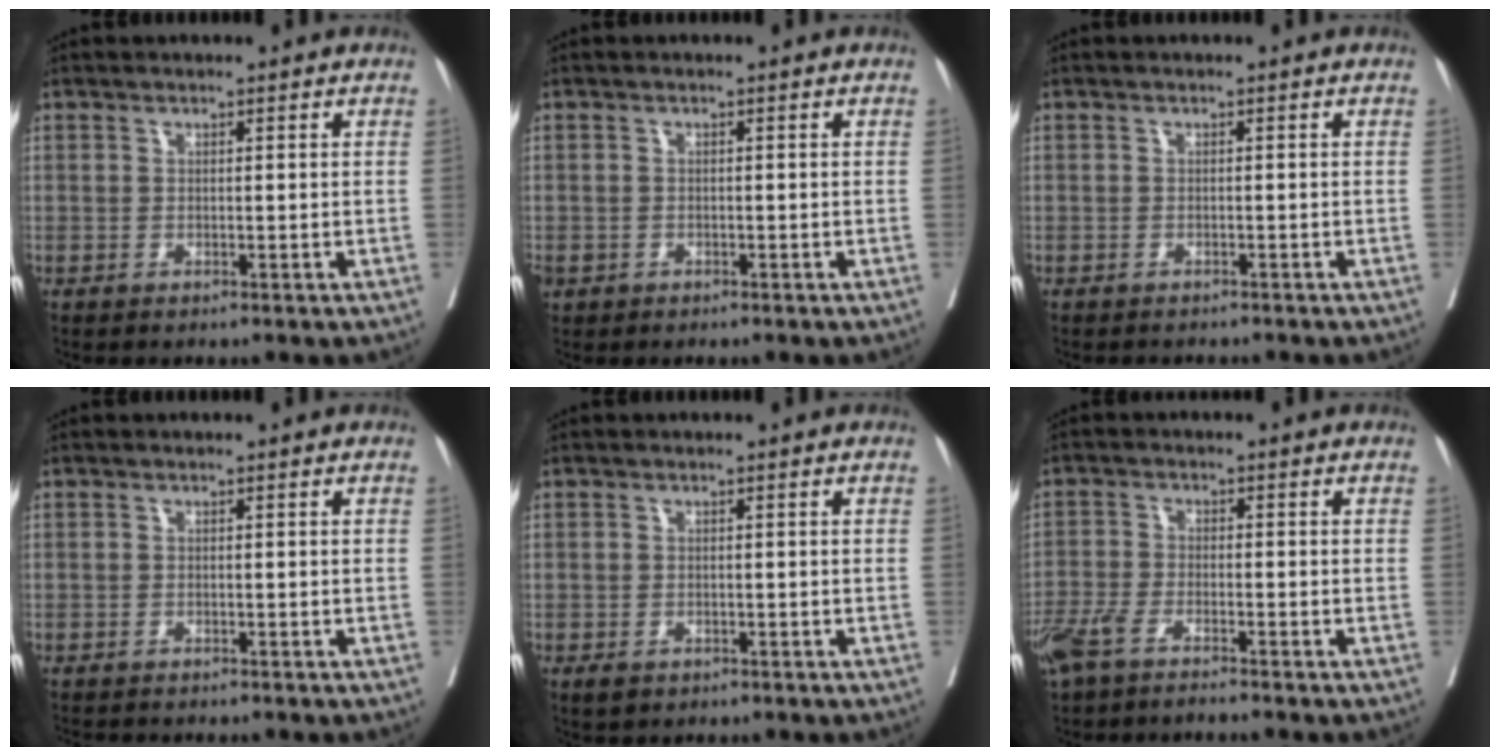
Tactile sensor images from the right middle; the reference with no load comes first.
{"total": 1.2, "force": [-0.6, 1.0, 0.4], "torque": [-0.010, 0.002, -0.009]}
{"total": 2.3, "force": [-2.2, 0.6, 0.5], "torque": [-0.009, -0.005, -0.028]}
{"total": 2.8, "force": [-2.7, 0.4, 0.9], "torque": [-0.015, -0.006, -0.038]}
{"total": 1.5, "force": [-0.9, 1.0, 0.7], "torque": [-0.014, 0.000, -0.008]}
{"total": 5.1, "force": [-4.0, 1.0, 3.0], "torque": [-0.061, -0.006, -0.079]}